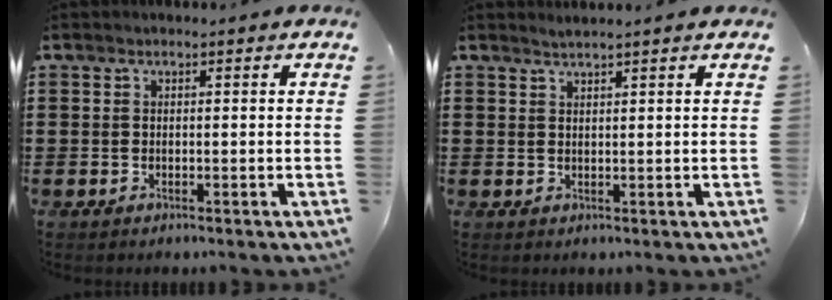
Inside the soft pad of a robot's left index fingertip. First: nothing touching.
{"total": 1.2, "force": [1.2, -0.2, 0.3], "torque": [-0.006, 0.001, 0.023]}